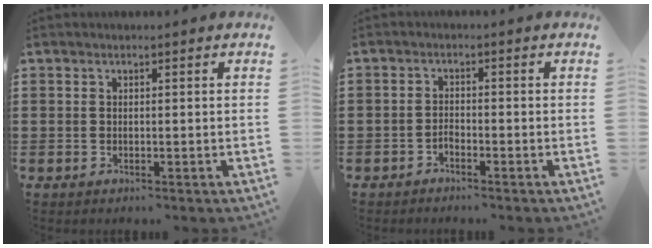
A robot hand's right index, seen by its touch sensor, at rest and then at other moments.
{"total": 1.4, "force": [-1.2, 0.7, 0.2], "torque": [-0.008, 0.002, -0.024]}